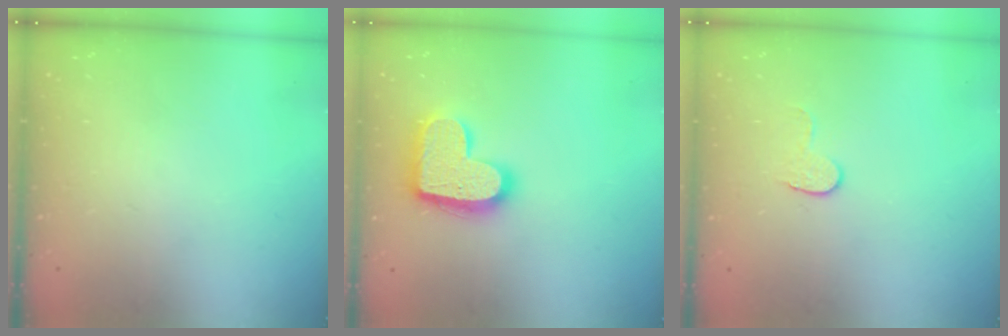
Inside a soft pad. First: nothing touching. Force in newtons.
{"total": 17.4, "press": 17.4, "slide": 0.9}
{"total": 5.9, "press": 5.9, "slide": 0.5}